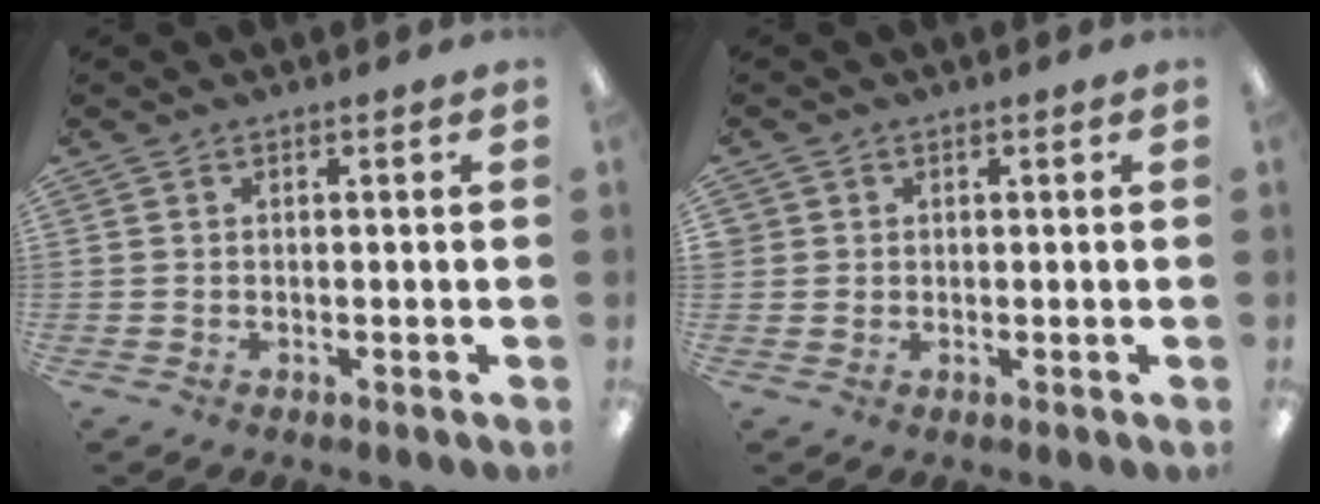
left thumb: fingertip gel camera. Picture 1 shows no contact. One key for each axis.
{"total": 1.7, "fx": 0.5, "fy": 1.6, "fz": -0.1, "tx": 0.000, "ty": 0.003, "tz": 0.009}